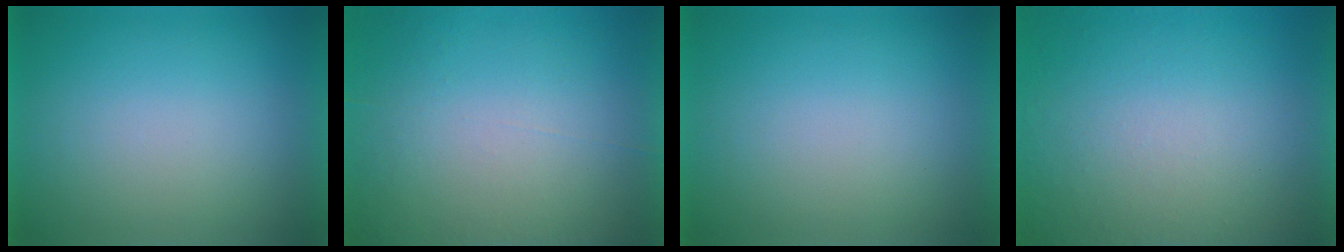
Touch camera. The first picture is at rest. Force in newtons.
{"total": 7.1}
{"total": 0.0}
{"total": 8.3}